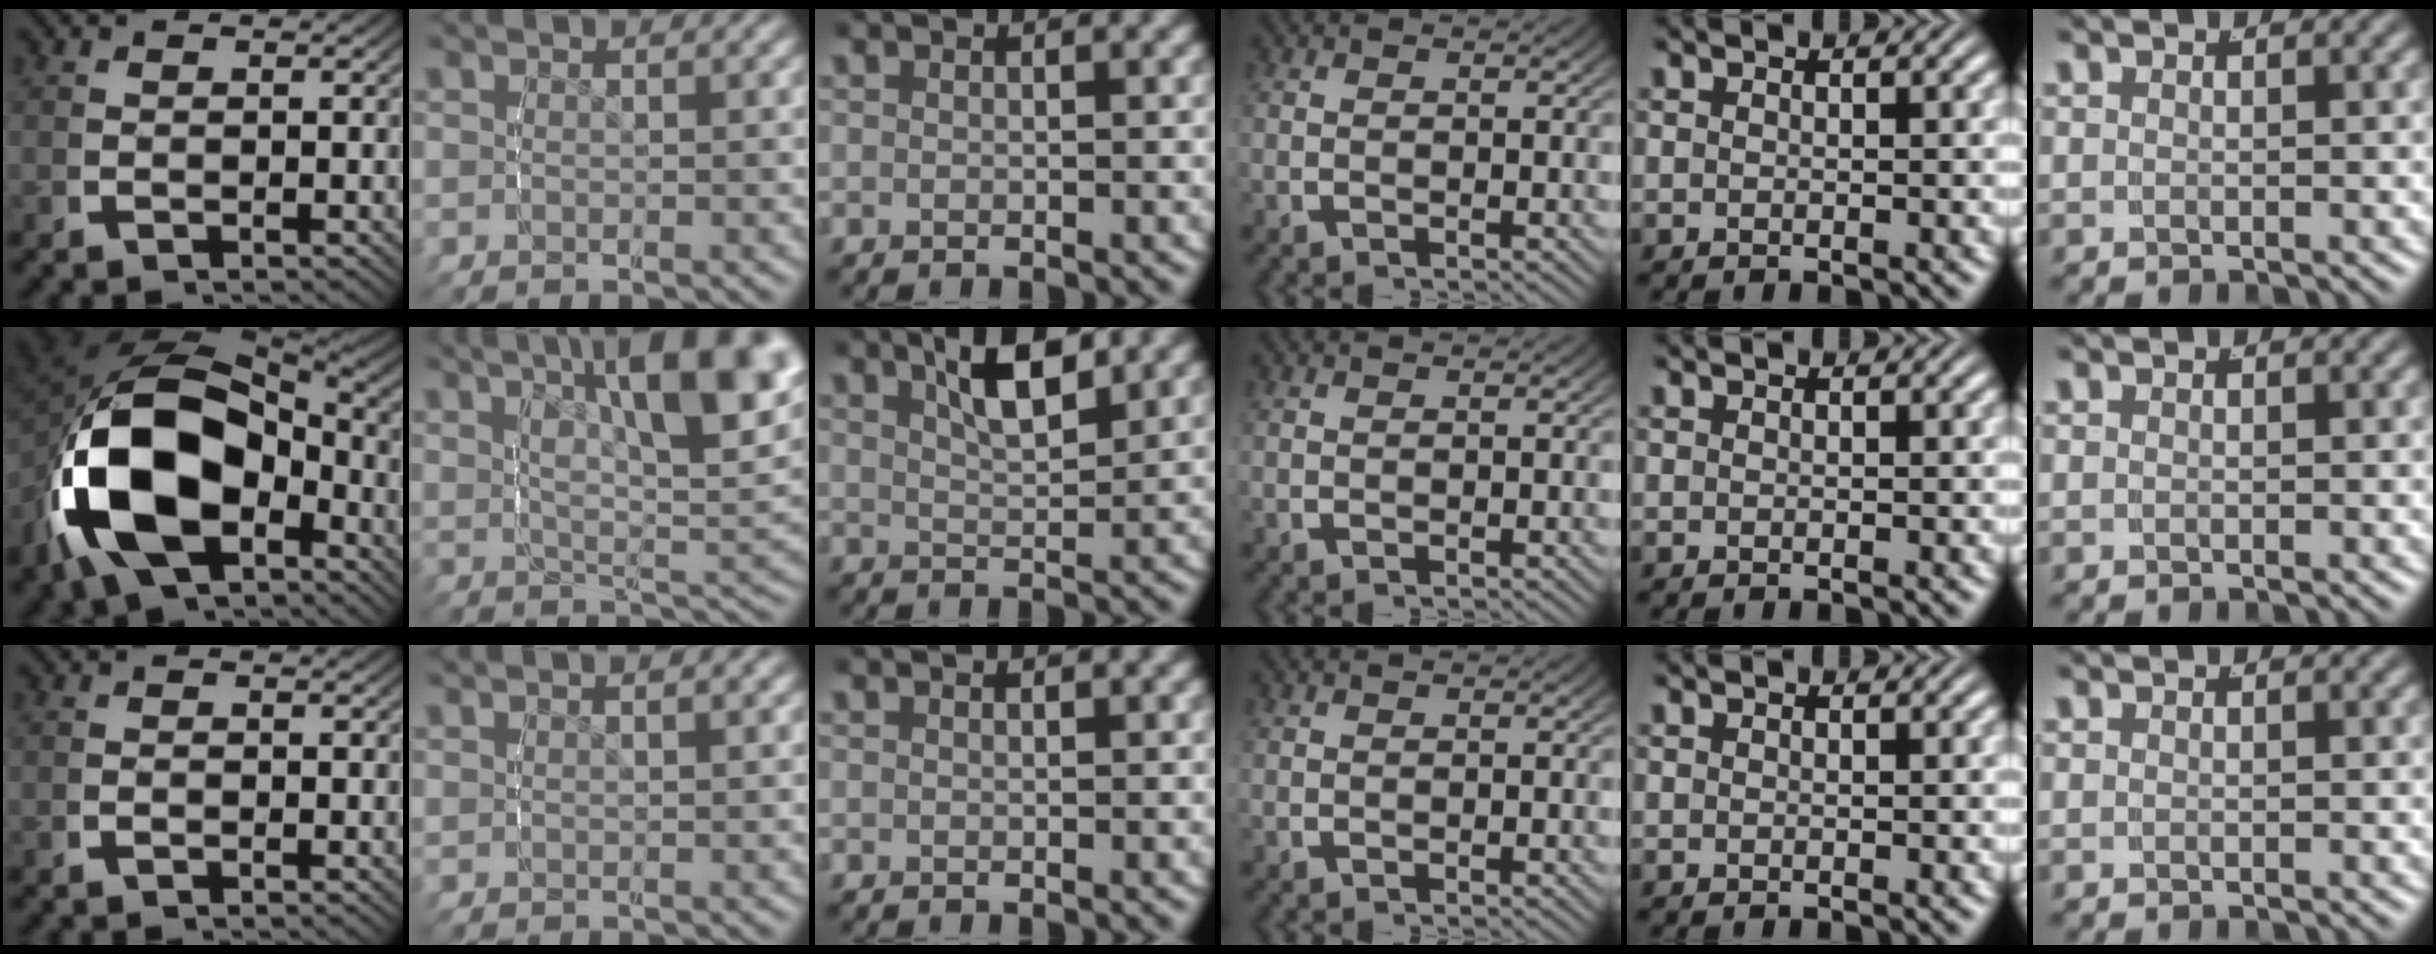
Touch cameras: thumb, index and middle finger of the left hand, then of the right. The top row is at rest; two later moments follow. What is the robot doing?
{"motion": "lift_and_place", "object": "lipstick"}